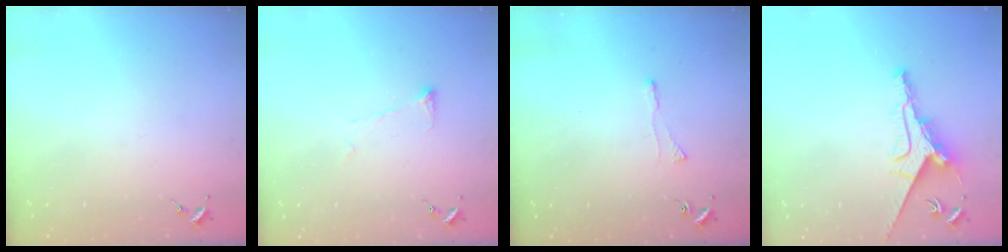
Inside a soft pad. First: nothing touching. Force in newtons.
{"total": 5.8, "press": 5.8, "slide": 0.8}
{"total": 2.9, "press": 2.9, "slide": 0.6}
{"total": 9.9, "press": 9.9, "slide": 0.1}